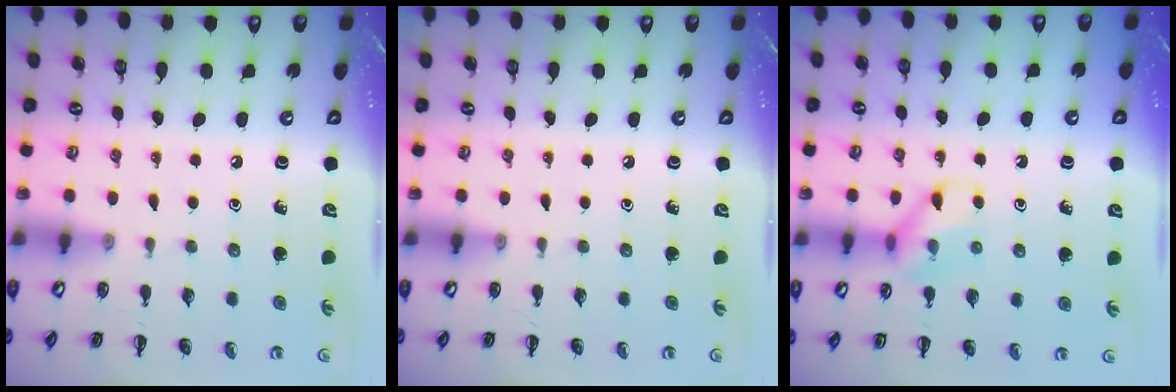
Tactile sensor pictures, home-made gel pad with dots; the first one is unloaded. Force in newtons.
{"total": 0.0}
{"total": 9.6, "press": 9.6, "slide": 0.7}